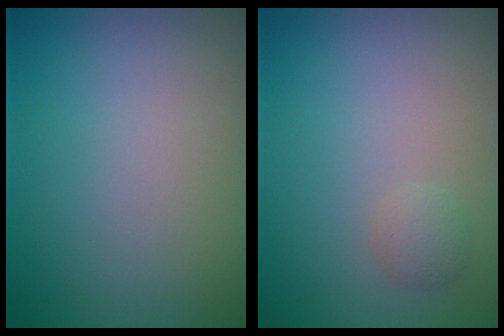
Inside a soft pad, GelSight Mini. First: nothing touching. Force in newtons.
{"total": 1.1, "press": 1.1, "slide": 0.0}